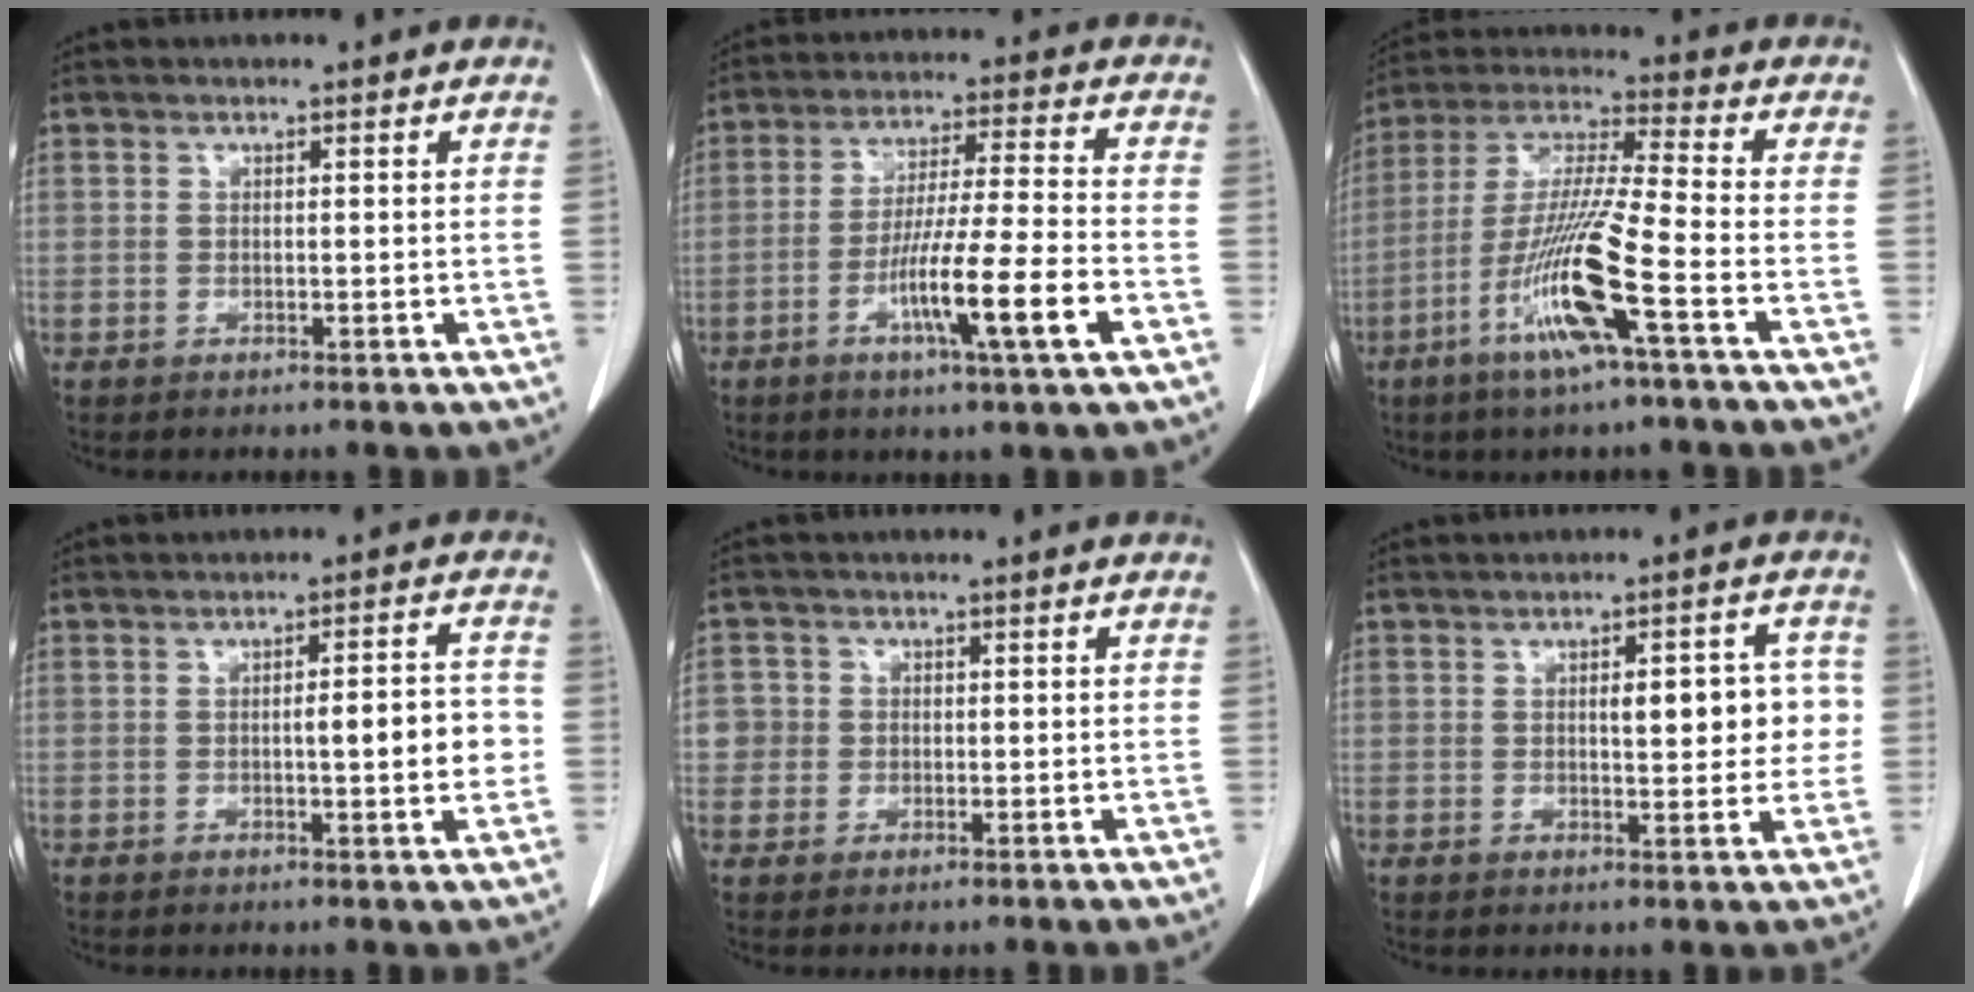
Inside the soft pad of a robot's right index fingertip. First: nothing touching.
{"total": 12.4, "force": [-4.8, -0.5, 11.5], "torque": [-0.204, -0.012, -0.085]}
{"total": 14.2, "force": [-6.0, -0.5, 12.9], "torque": [-0.267, -0.015, -0.118]}
{"total": 6.3, "force": [-0.7, 1.0, 6.1], "torque": [-0.086, 0.009, -0.008]}
{"total": 3.3, "force": [0.1, 3.3, 0.1], "torque": [0.013, 0.010, -0.001]}
{"total": 7.3, "force": [0.8, 2.7, 6.8], "torque": [-0.083, 0.014, 0.013]}